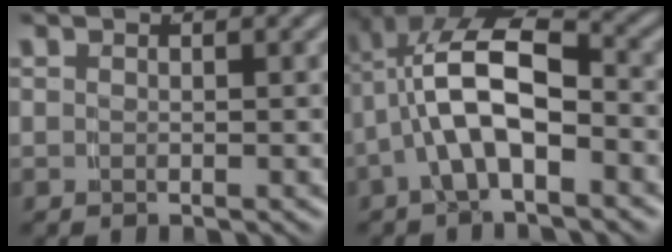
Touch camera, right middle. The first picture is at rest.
{"total": 8.5, "force": [-0.3, 5.2, 6.6], "torque": [-0.137, -0.024, 0.003]}